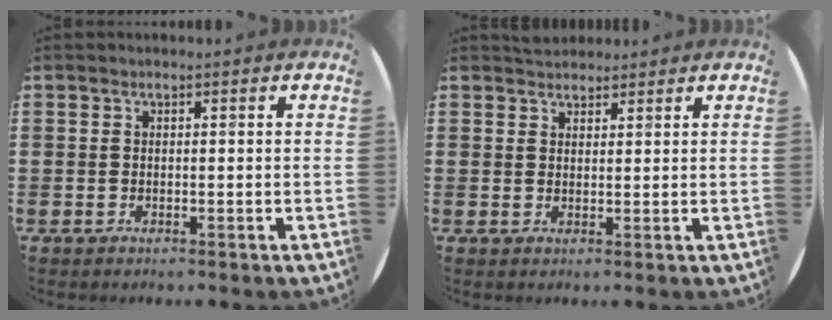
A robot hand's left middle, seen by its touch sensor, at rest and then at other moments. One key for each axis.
{"total": 2.0, "fx": 1.9, "fy": 0.6, "fz": -0.1, "tx": -0.003, "ty": 0.004, "tz": 0.037}